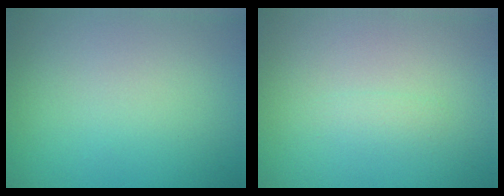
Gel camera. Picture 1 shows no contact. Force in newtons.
{"total": 0.8, "press": 0.8, "slide": 0.0}